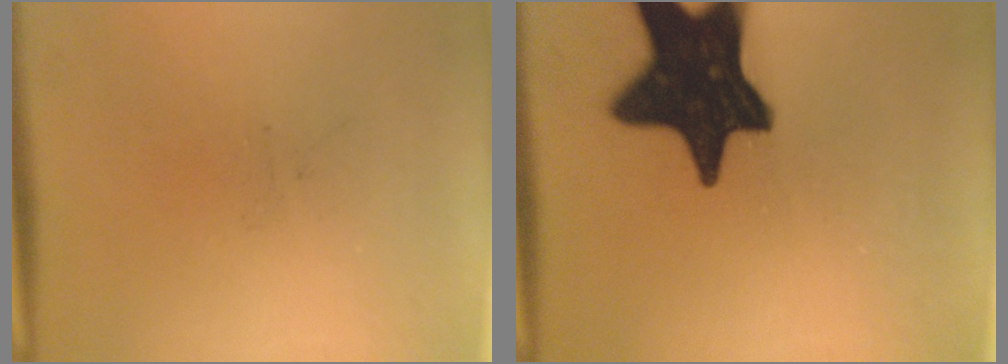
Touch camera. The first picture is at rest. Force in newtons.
{"total": 19.2}